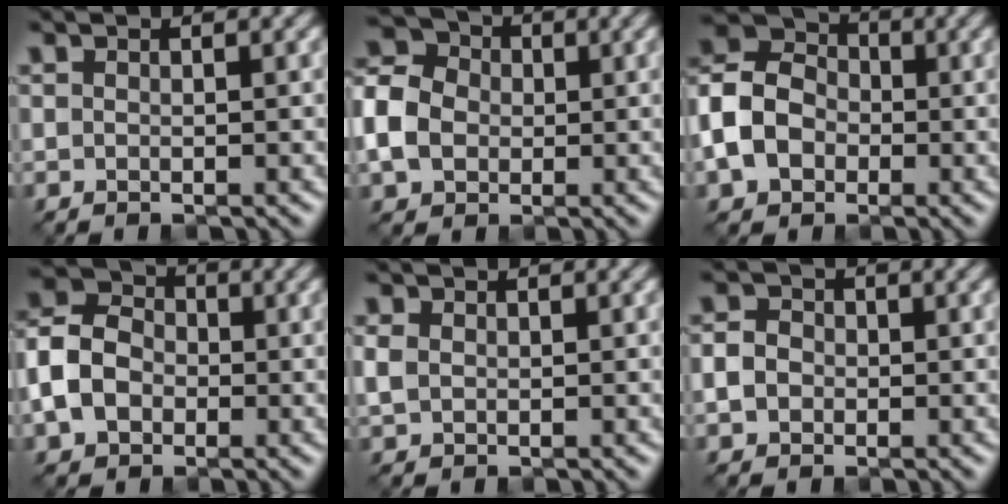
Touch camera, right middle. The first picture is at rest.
{"total": 5.9, "force": [-0.9, 5.0, 3.0], "torque": [-0.086, 0.009, -0.024]}
{"total": 7.1, "force": [-2.4, 5.5, 3.9], "torque": [-0.090, 0.006, -0.059]}
{"total": 6.1, "force": [-1.9, 4.8, 3.4], "torque": [-0.079, 0.006, -0.046]}
{"total": 1.2, "force": [-0.1, 1.1, 0.5], "torque": [-0.018, 0.000, 0.007]}
{"total": 1.9, "force": [-0.7, 1.6, 0.7], "torque": [-0.015, -0.001, -0.015]}